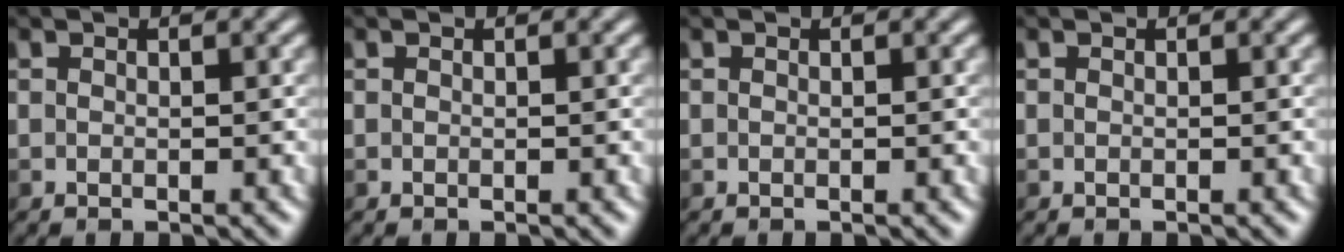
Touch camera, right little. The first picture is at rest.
{"total": 0.0}
{"total": 0.0}
{"total": 0.0}